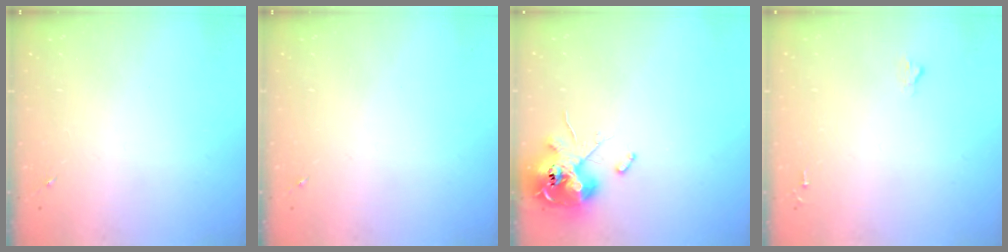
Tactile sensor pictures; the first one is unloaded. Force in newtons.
{"total": 0.0}
{"total": 12.0, "press": 11.8, "slide": 1.9}
{"total": 1.6, "press": 1.6, "slide": 0.2}